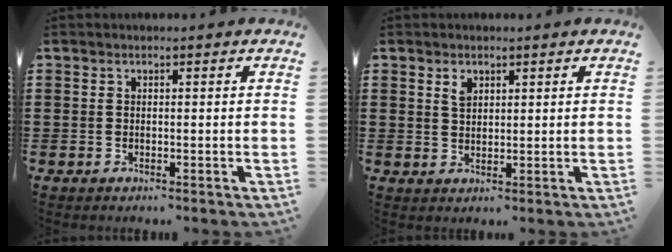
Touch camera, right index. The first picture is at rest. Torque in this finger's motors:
{"motor_torque": [0.02, 0.02, 0.03, 0.02]}